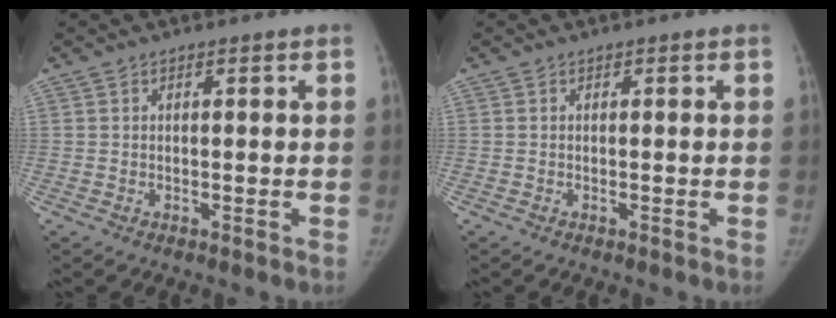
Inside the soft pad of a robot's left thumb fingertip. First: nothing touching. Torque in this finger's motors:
{"motor_torque": [0.00, 0.00, 0.26, -0.09, 0.02]}